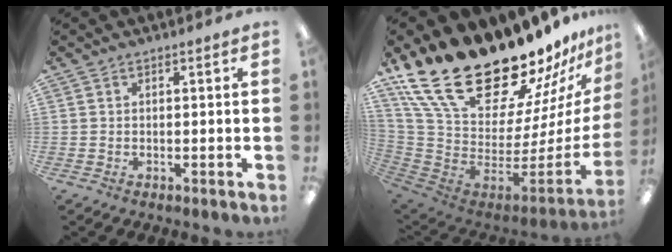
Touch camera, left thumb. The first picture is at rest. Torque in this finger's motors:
{"motor_torque": [2.10, 2.41, 1.07, -1.70, 0.19]}